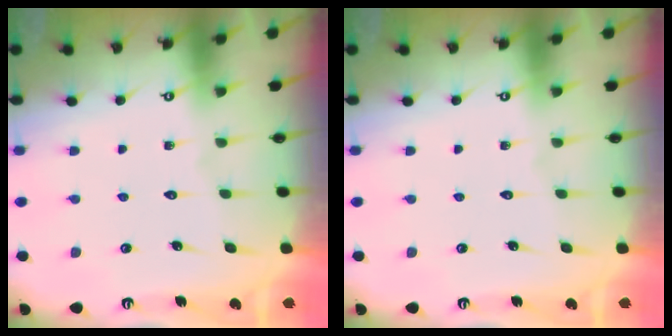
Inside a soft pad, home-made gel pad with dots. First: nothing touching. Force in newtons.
{"total": 0.0}